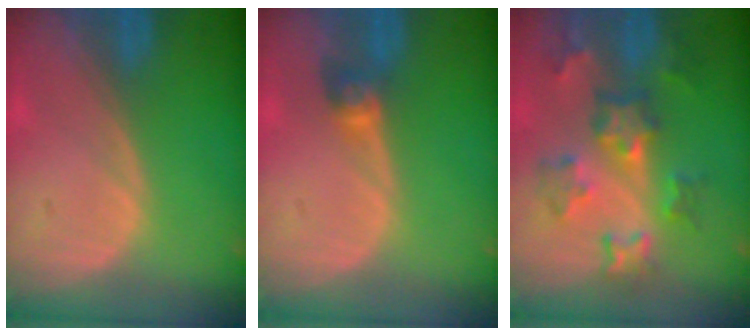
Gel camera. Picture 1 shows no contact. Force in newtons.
{"total": 2.7, "press": 2.5, "slide": 0.9}
{"total": 8.3, "press": 7.7, "slide": 3.1}